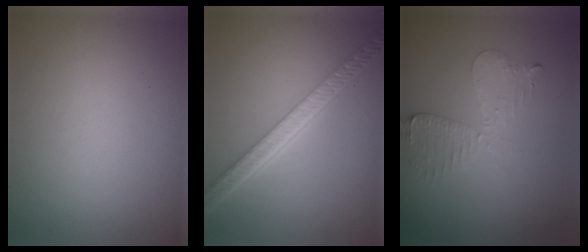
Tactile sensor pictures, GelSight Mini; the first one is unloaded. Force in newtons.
{"total": 5.8, "press": 4.4, "slide": 3.8}
{"total": 2.7, "press": 2.4, "slide": 1.1}